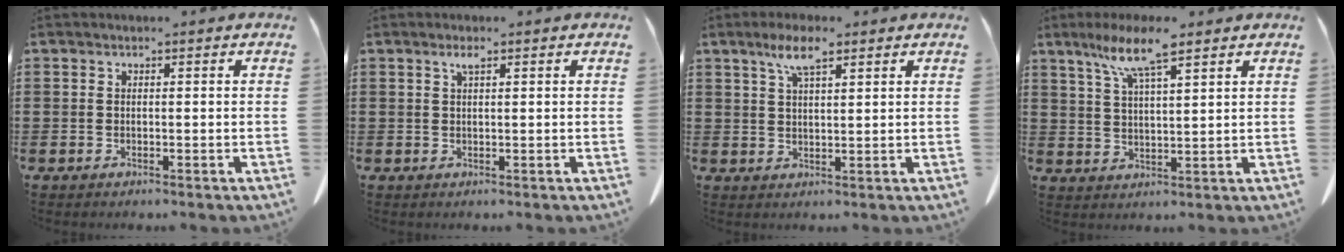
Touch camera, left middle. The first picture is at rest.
{"total": 1.5, "force": [0.8, 0.3, 1.2], "torque": [-0.027, 0.003, 0.013]}
{"total": 5.4, "force": [3.3, 1.3, 4.0], "torque": [-0.088, 0.007, 0.058]}
{"total": 8.0, "force": [5.5, 0.9, 5.8], "torque": [-0.125, -0.006, 0.095]}